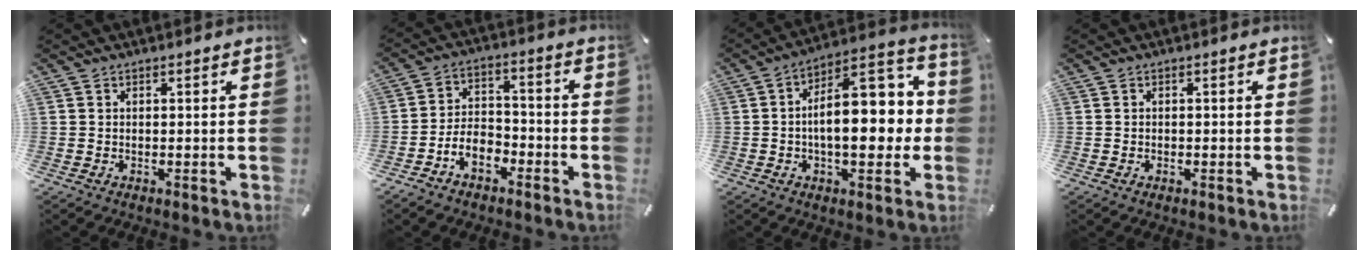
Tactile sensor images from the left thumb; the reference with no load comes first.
{"total": 8.0, "force": [-4.4, 5.2, 4.1], "torque": [-0.087, 0.023, -0.085]}
{"total": 16.6, "force": [0.1, 8.8, 14.0], "torque": [-0.188, -0.013, 0.000]}
{"total": 0.5, "force": [-0.2, 0.3, 0.3], "torque": [-0.006, 0.000, -0.004]}